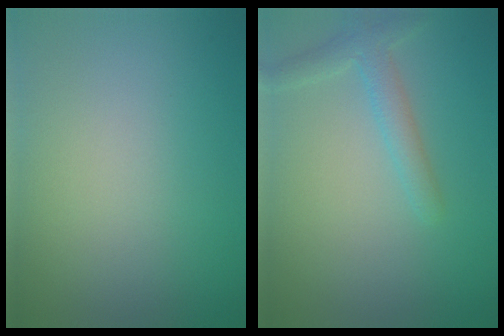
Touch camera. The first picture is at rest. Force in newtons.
{"total": 2.3, "press": 2.3, "slide": 0.1}